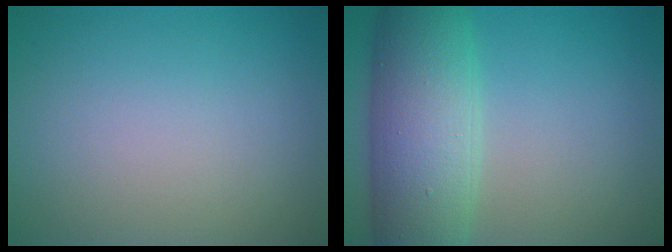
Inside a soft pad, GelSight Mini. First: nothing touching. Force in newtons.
{"total": 9.2, "press": 9.2, "slide": 0.3}